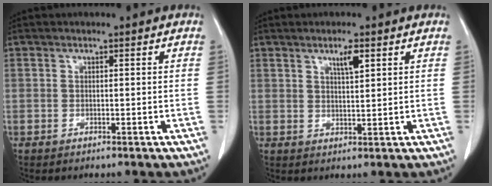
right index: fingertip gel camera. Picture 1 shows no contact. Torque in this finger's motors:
{"motor_torque": [0.18, 0.08, 0.04, 0.02]}